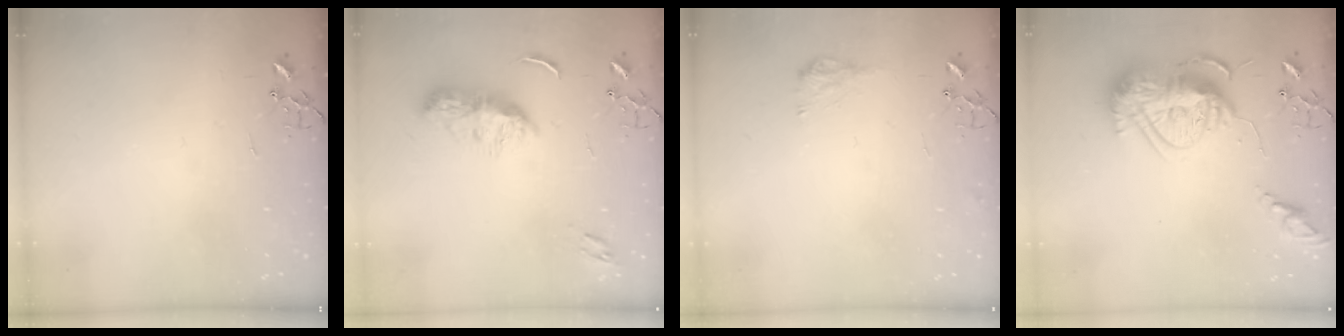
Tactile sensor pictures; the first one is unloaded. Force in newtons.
{"total": 10.4, "press": 10.4, "slide": 0.0}
{"total": 7.7, "press": 7.7, "slide": 0.1}
{"total": 17.0, "press": 16.9, "slide": 1.5}